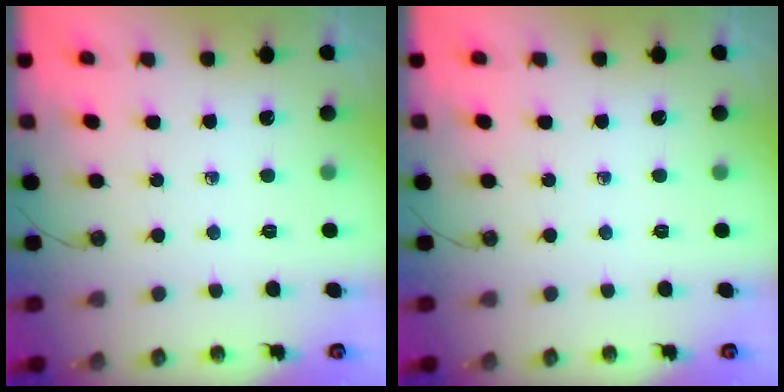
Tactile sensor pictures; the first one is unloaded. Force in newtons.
{"total": 0.0}